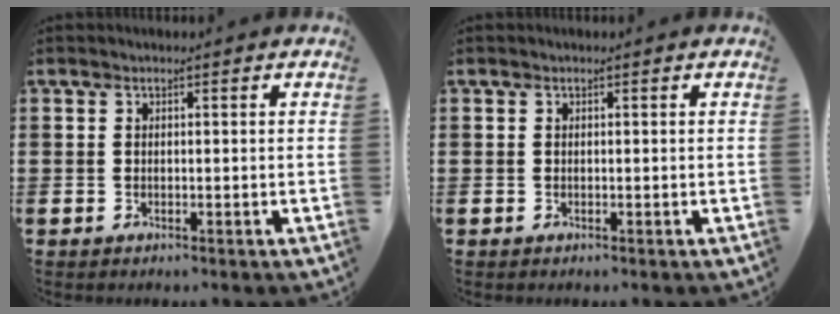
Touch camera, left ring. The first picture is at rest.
{"total": 0.0}